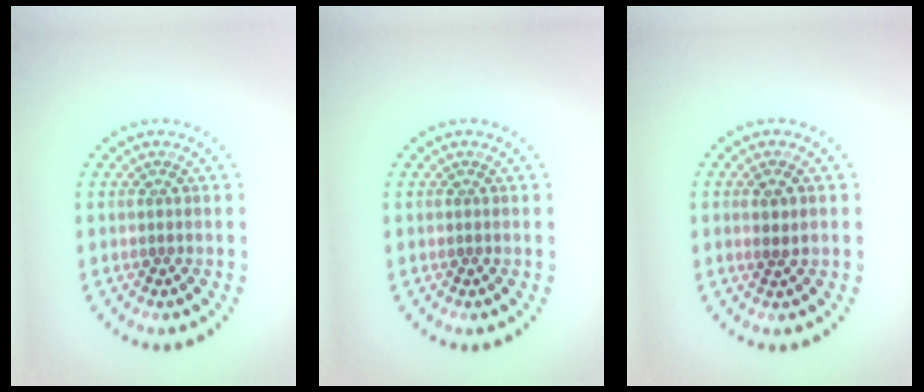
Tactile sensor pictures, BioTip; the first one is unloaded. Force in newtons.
{"total": 0.0}
{"total": 1.1, "press": 0.9, "slide": 0.7}